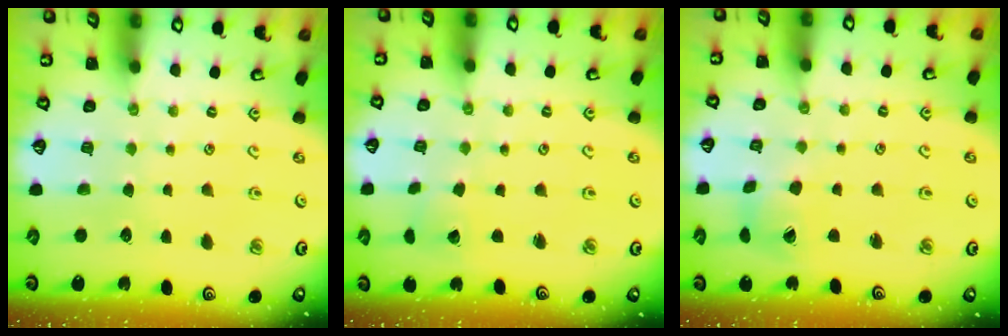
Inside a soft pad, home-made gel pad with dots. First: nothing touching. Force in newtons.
{"total": 2.3, "press": 2.3, "slide": 0.1}
{"total": 4.8, "press": 4.8, "slide": 0.4}